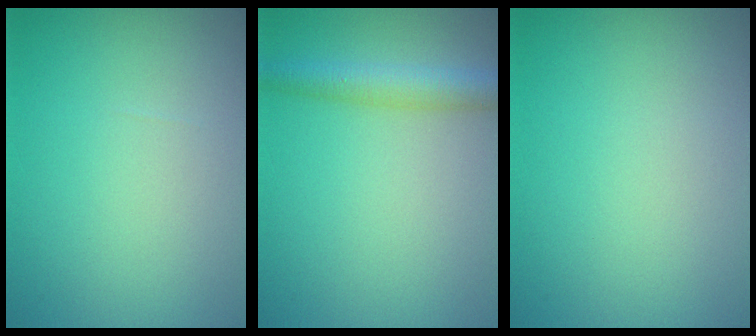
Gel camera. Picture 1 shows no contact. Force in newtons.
{"total": 3.3, "press": 3.3, "slide": 0.2}
{"total": 0.0}